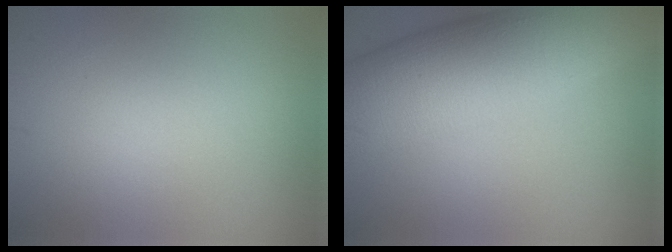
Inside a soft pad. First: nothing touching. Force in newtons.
{"total": 12.4, "press": 12.4, "slide": 0.4}